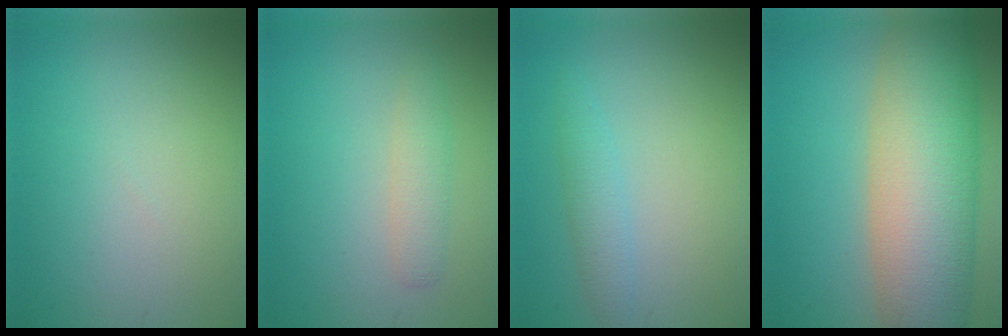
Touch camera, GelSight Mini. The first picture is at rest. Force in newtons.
{"total": 1.9, "press": 1.9, "slide": 0.1}
{"total": 2.0, "press": 1.9, "slide": 0.2}
{"total": 12.8, "press": 12.8, "slide": 0.5}